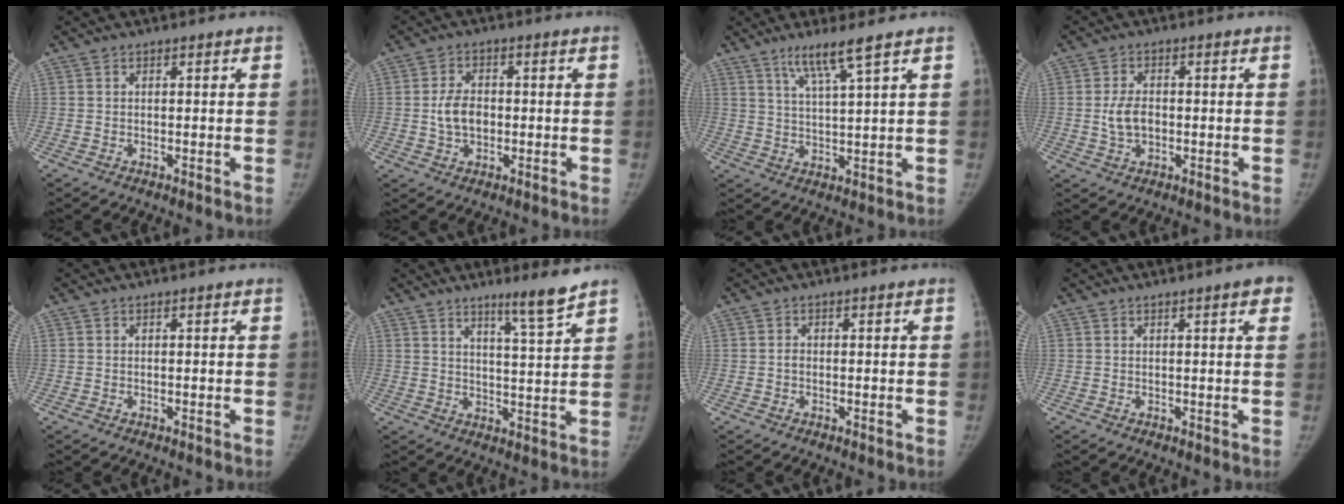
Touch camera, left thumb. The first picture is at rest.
{"total": 5.5, "force": [-0.3, 3.7, 4.1], "torque": [-0.070, 0.009, -0.006]}
{"total": 6.6, "force": [4.4, -0.4, 4.9], "torque": [-0.095, -0.029, 0.087]}
{"total": 4.8, "force": [-0.4, 3.1, 3.7], "torque": [-0.069, 0.008, -0.005]}
{"total": 0.0}
{"total": 6.6, "force": [5.2, -0.5, 4.1], "torque": [-0.063, -0.049, 0.086]}
{"total": 0.8, "force": [-0.1, 0.4, 0.6], "torque": [-0.009, 0.004, -0.001]}
{"total": 3.9, "force": [2.0, 0.5, 3.3], "torque": [-0.033, -0.002, 0.022]}